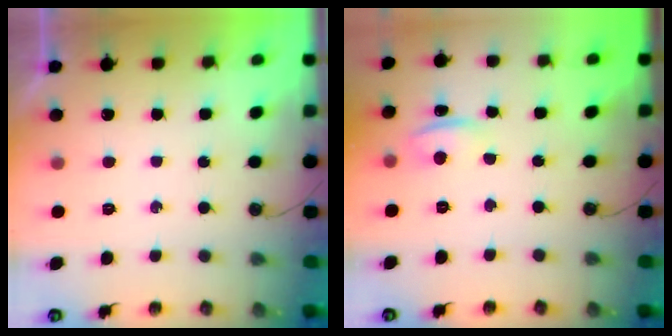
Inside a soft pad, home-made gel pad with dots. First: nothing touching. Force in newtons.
{"total": 1.6, "press": 1.2, "slide": 1.0}